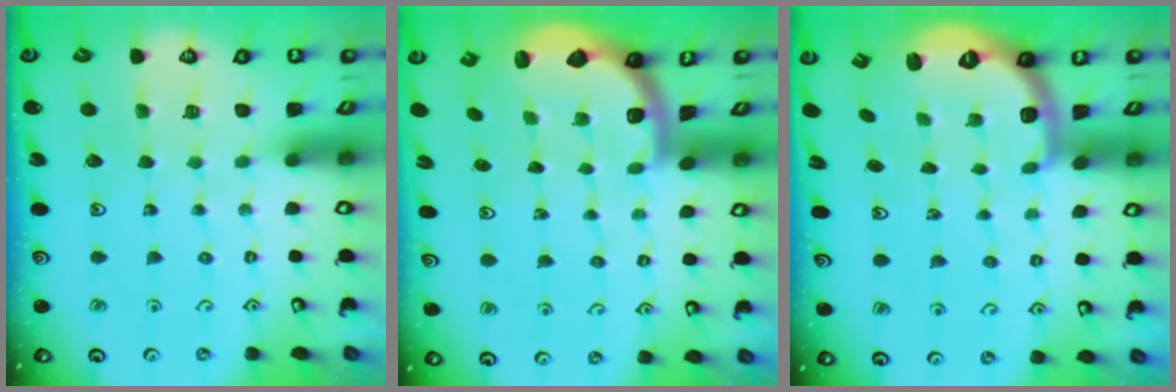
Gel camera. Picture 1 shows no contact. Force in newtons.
{"total": 2.0, "press": 2.0, "slide": 0.5}
{"total": 2.5, "press": 2.0, "slide": 1.5}